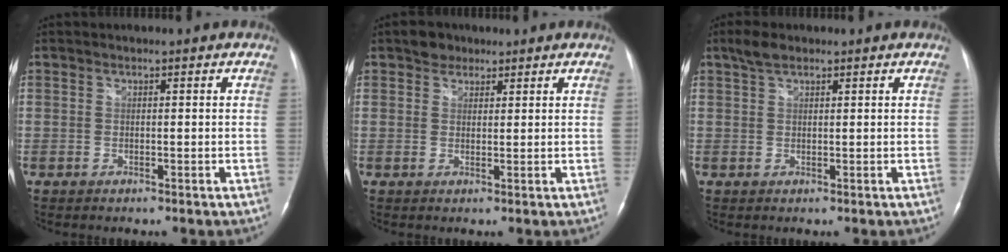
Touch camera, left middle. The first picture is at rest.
{"total": 2.7, "force": [1.8, 1.9, 0.4], "torque": [-0.007, 0.009, 0.026]}
{"total": 2.7, "force": [1.9, 1.1, 1.5], "torque": [-0.032, 0.012, 0.037]}